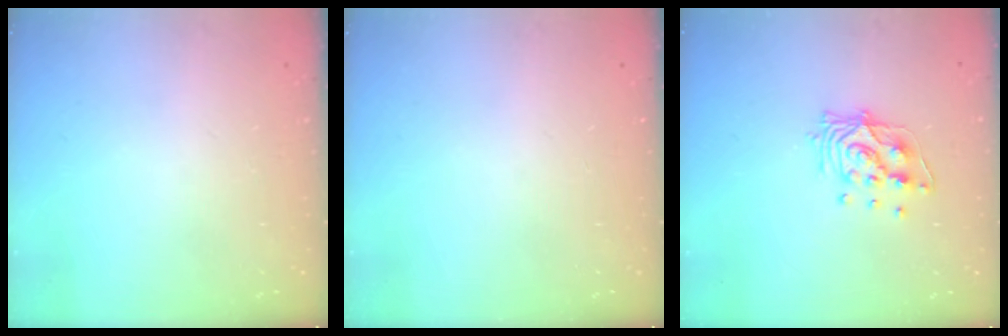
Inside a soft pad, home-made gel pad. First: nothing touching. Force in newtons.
{"total": 0.0}
{"total": 11.2, "press": 11.2, "slide": 0.6}